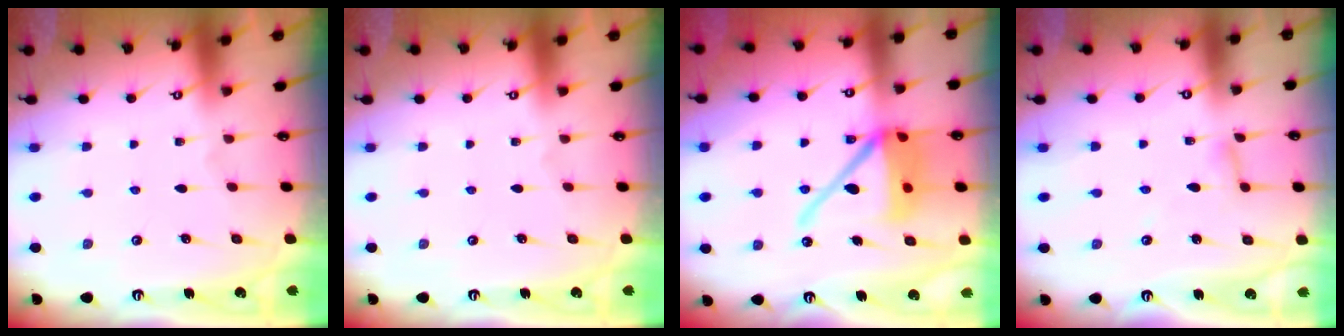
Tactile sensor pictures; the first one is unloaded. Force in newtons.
{"total": 0.0}
{"total": 15.6, "press": 15.3, "slide": 2.5}
{"total": 2.4, "press": 2.4, "slide": 0.1}